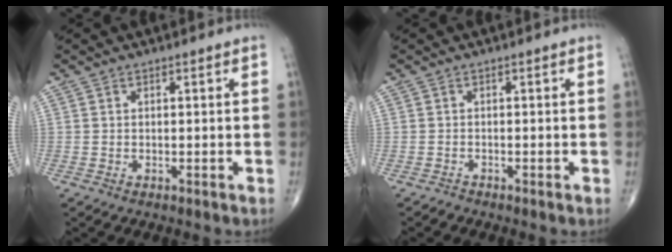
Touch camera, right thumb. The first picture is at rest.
{"total": 0.5, "force": [-0.5, 0.1, 0.0], "torque": [0.002, -0.002, -0.014]}